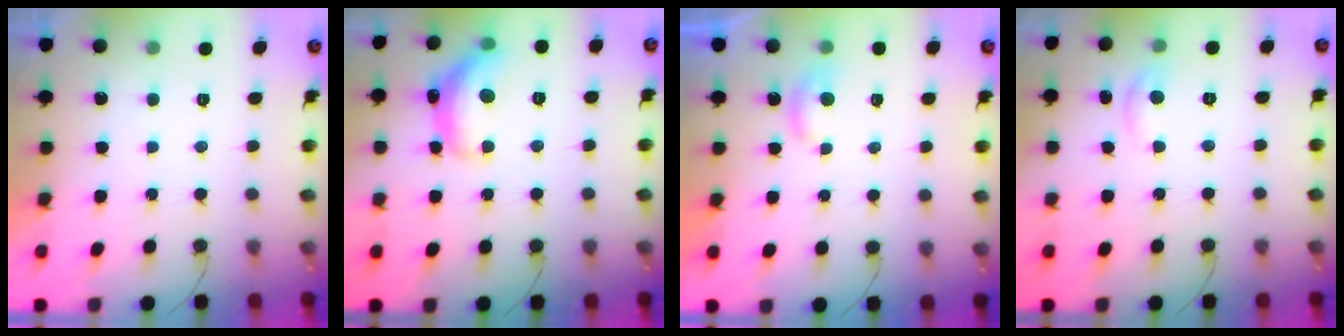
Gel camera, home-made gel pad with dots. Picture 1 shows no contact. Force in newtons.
{"total": 14.2, "press": 14.1, "slide": 1.0}
{"total": 3.6, "press": 3.6, "slide": 0.4}
{"total": 3.3, "press": 3.2, "slide": 0.3}